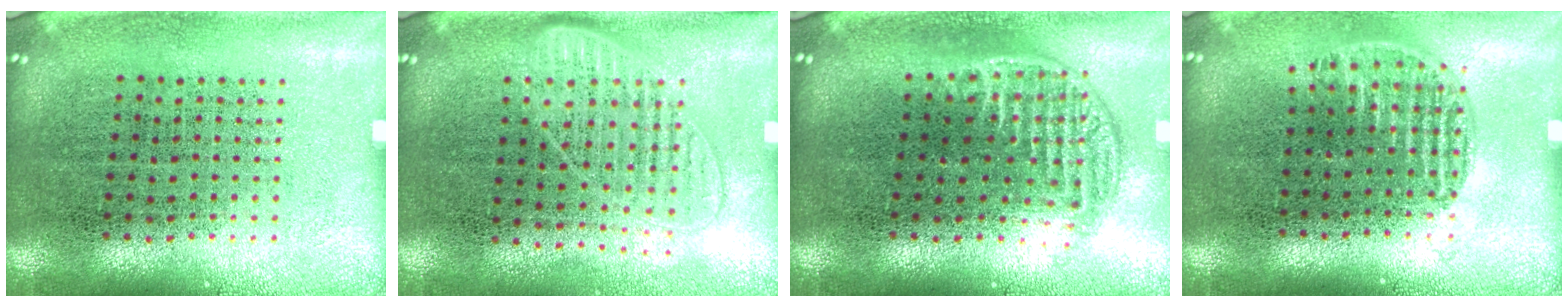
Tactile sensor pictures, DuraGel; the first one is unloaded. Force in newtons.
{"total": 1.3, "press": 1.2, "slide": 0.6}
{"total": 1.2, "press": 1.0, "slide": 0.6}
{"total": 0.9, "press": 0.8, "slide": 0.5}